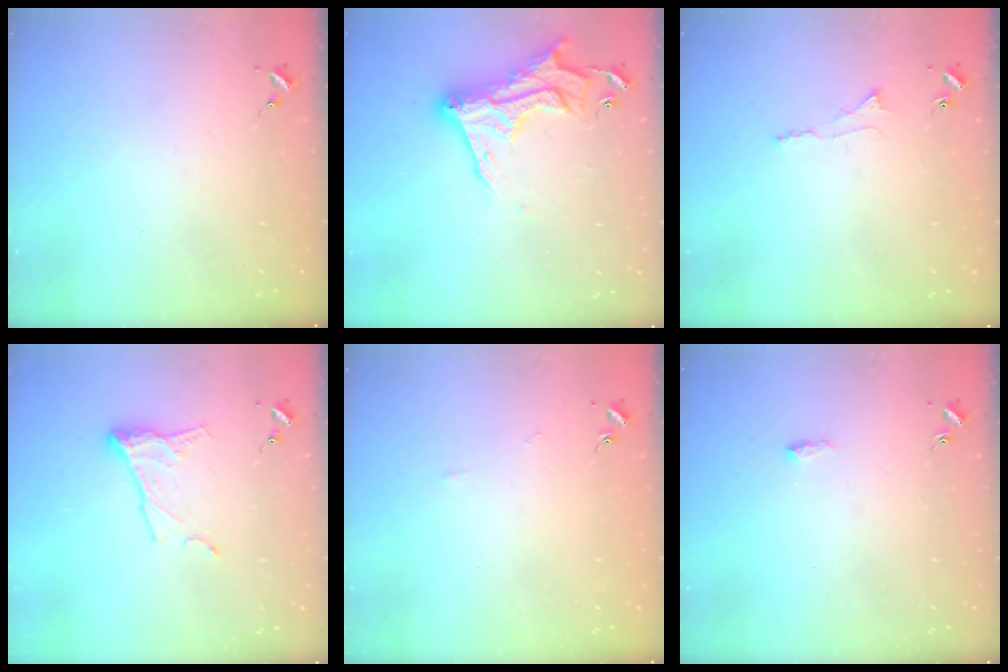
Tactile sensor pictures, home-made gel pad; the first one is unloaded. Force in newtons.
{"total": 16.1, "press": 16.1, "slide": 1.3}
{"total": 3.6, "press": 3.6, "slide": 0.6}
{"total": 10.4, "press": 10.4, "slide": 0.6}
{"total": 1.7, "press": 1.7, "slide": 0.3}
{"total": 4.8, "press": 4.7, "slide": 0.6}